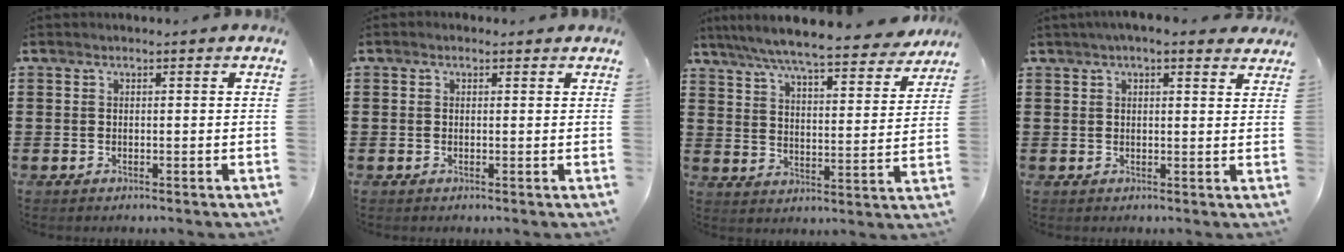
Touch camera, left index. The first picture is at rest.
{"total": 0.5, "force": [0.1, 0.5, 0.2], "torque": [-0.006, 0.005, 0.000]}
{"total": 7.9, "force": [7.3, 0.0, 3.1], "torque": [-0.090, -0.045, 0.125]}
{"total": 3.3, "force": [2.7, 0.5, 1.9], "torque": [-0.043, 0.002, 0.048]}